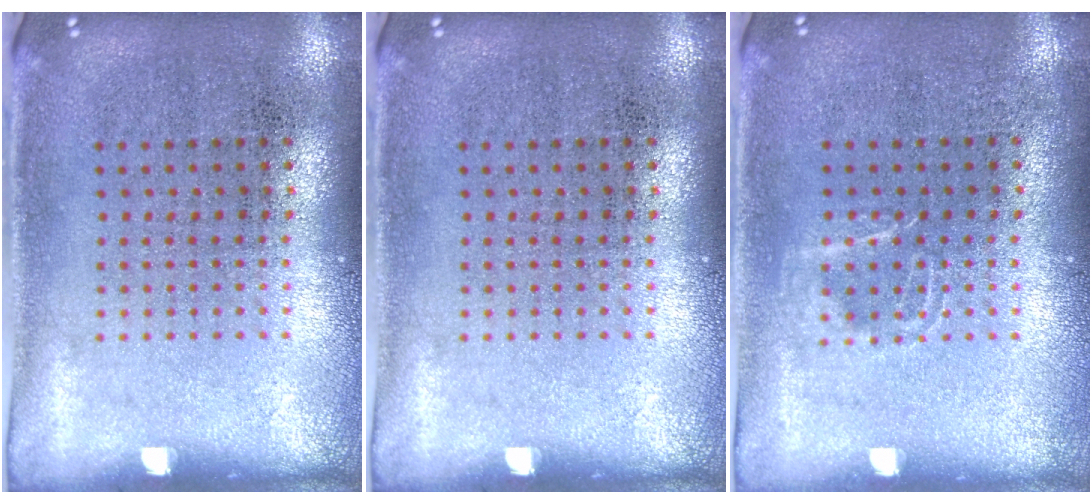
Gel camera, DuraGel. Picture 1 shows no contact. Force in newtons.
{"total": 0.0}
{"total": 1.1, "press": 1.0, "slide": 0.3}